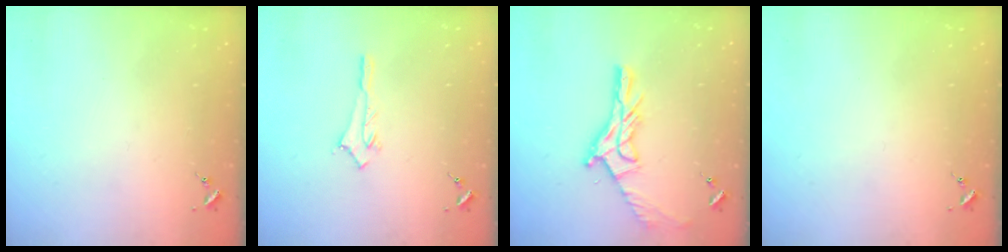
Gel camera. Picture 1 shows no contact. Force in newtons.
{"total": 2.8, "press": 2.8, "slide": 0.2}
{"total": 14.9, "press": 14.9, "slide": 0.9}
{"total": 0.0}